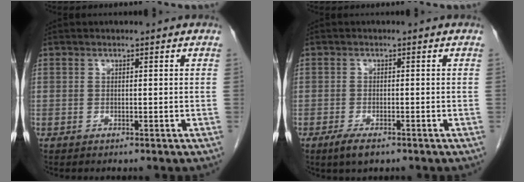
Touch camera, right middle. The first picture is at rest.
{"total": 2.9, "force": [-1.9, 1.0, 2.0], "torque": [-0.045, -0.005, -0.030]}